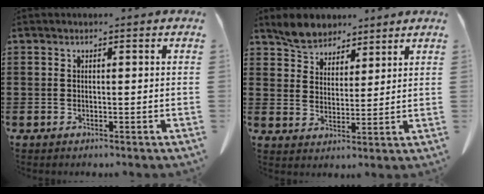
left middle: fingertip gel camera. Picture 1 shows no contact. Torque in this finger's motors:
{"motor_torque": [1.00, 0.79, 0.12, 0.04]}